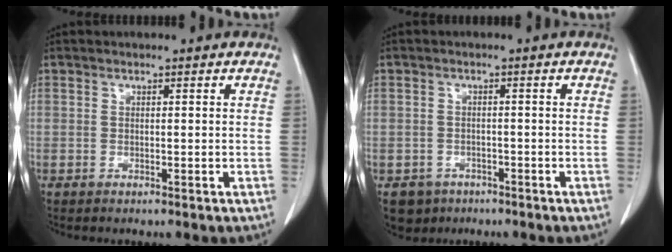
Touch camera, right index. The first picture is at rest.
{"total": 3.9, "force": [-2.4, 3.1, 0.3], "torque": [-0.007, 0.007, -0.033]}